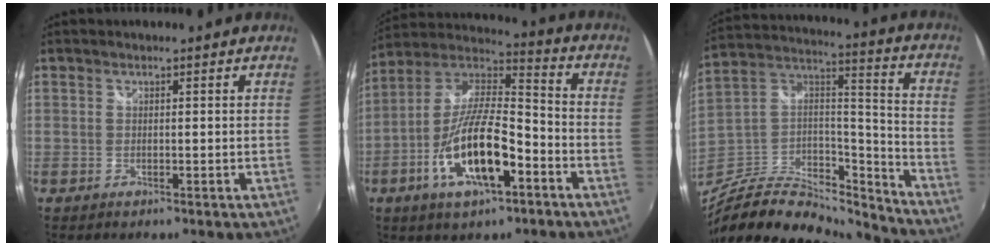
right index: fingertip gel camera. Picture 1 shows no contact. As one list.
[{"total": 17.1, "force": [-7.1, 5.8, 14.5], "torque": [-0.289, -0.009, -0.132]}, {"total": 24.9, "force": [-21.2, 8.3, 10.2], "torque": [-0.206, 0.024, -0.349]}]